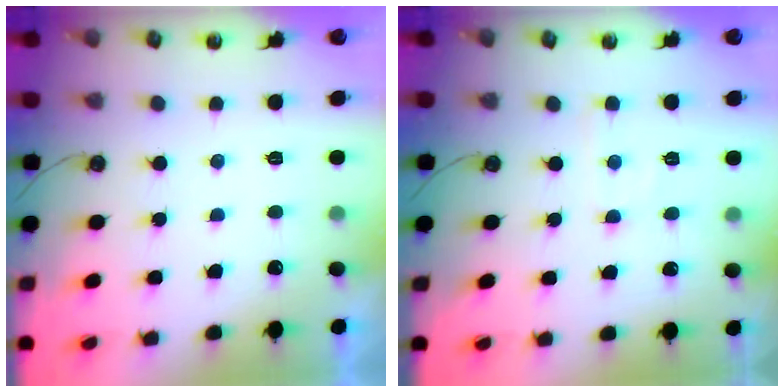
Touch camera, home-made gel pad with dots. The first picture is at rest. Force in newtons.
{"total": 5.2, "press": 5.1, "slide": 0.7}